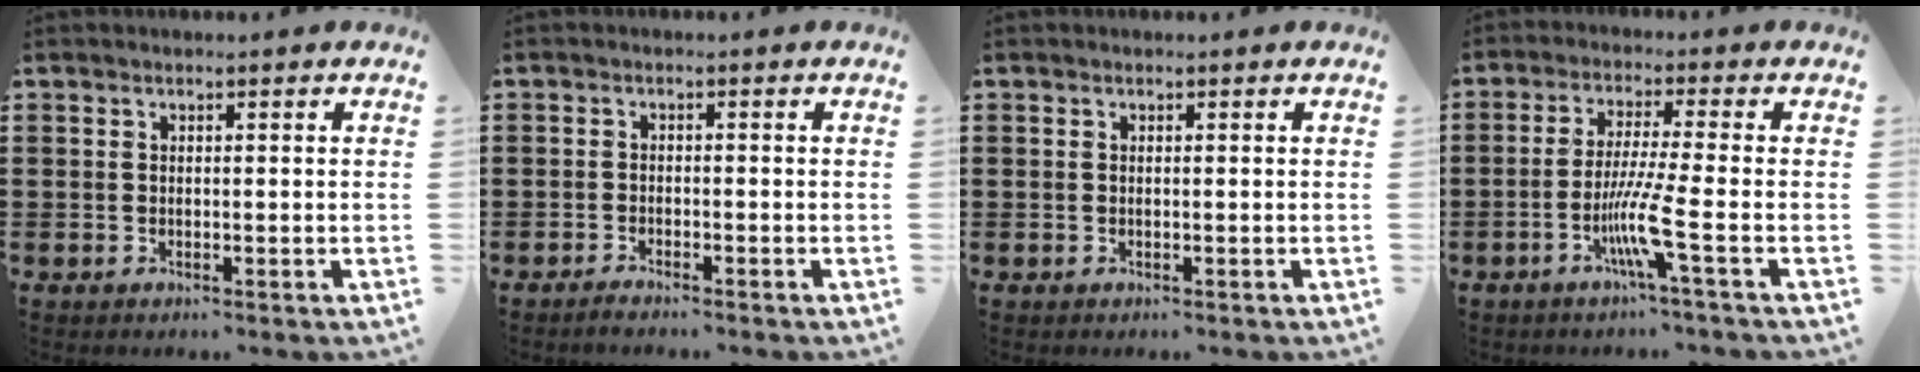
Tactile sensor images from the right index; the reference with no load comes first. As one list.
[{"total": 1.2, "force": [-1.2, 0.0, 0.2], "torque": [-0.006, 0.001, -0.023]}, {"total": 0.0}, {"total": 7.4, "force": [-2.8, -0.5, 6.9], "torque": [-0.136, -0.018, -0.056]}]